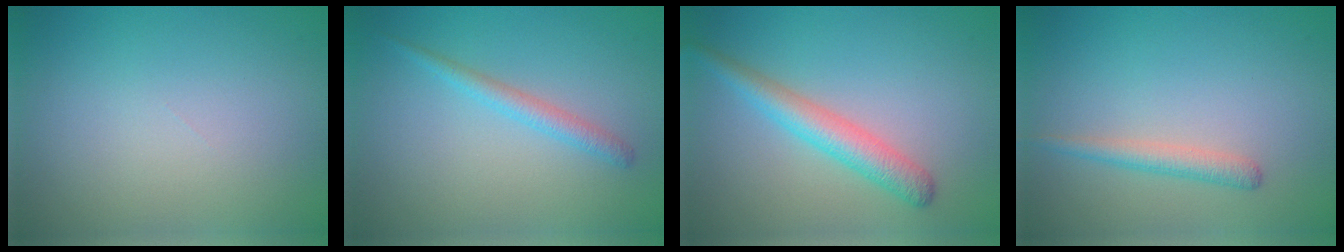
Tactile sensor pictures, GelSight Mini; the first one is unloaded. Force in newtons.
{"total": 1.7, "press": 1.7, "slide": 0.2}
{"total": 3.3, "press": 3.3, "slide": 0.2}
{"total": 1.7, "press": 1.7, "slide": 0.1}